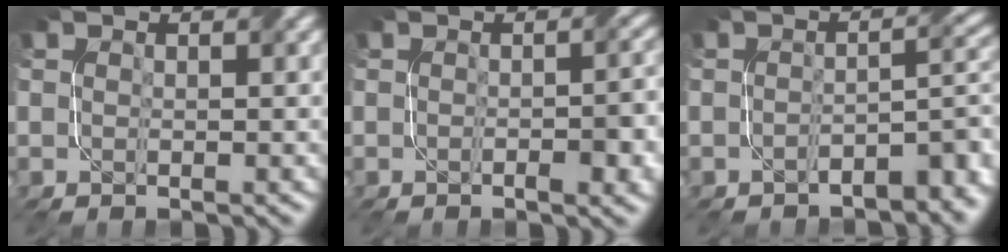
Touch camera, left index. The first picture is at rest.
{"total": 3.2, "force": [-0.8, 0.8, 3.0], "torque": [-0.036, 0.000, -0.010]}
{"total": 4.2, "force": [-2.8, 1.4, 2.8], "torque": [-0.039, 0.004, -0.043]}